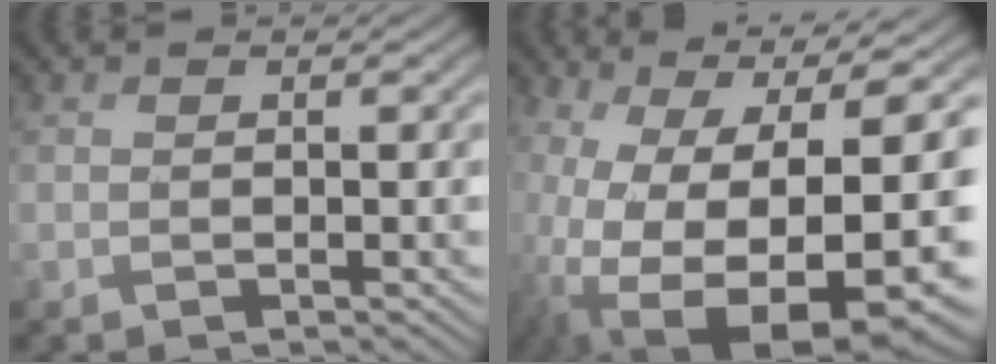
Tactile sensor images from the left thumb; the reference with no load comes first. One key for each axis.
{"total": 19.7, "fx": -4.7, "fy": 10.3, "fz": 16.2, "tx": -0.275, "ty": -0.057, "tz": -0.044}